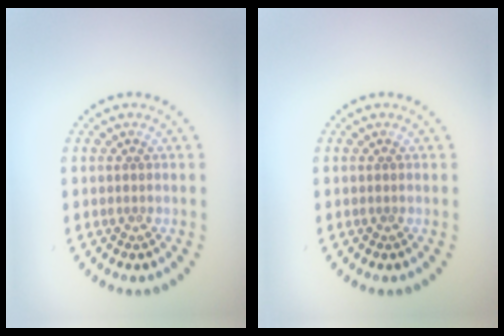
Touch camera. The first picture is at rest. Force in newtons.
{"total": 0.0}